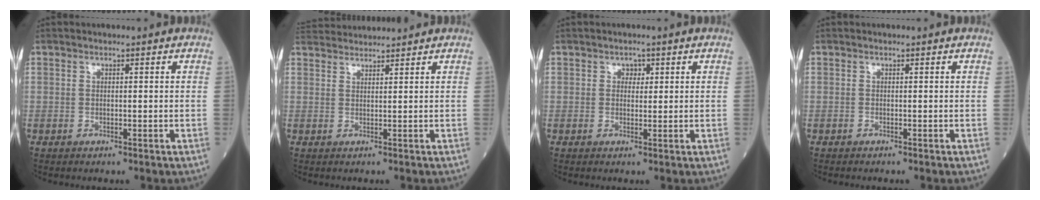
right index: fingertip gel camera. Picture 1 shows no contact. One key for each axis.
{"total": 5.5, "fx": 5.4, "fy": -0.2, "fz": 0.9, "tx": -0.022, "ty": 0.041, "tz": 0.090}
{"total": 1.4, "fx": 0.6, "fy": 1.1, "fz": 0.7, "tx": -0.004, "ty": 0.000, "tz": 0.006}
{"total": 0.6, "fx": -0.5, "fy": 0.0, "fz": 0.2, "tx": 0.003, "ty": 0.000, "tz": -0.009}